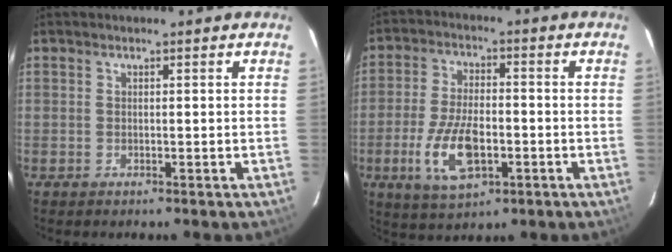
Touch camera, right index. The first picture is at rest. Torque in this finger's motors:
{"motor_torque": [1.68, -0.46, 0.36, 0.09]}